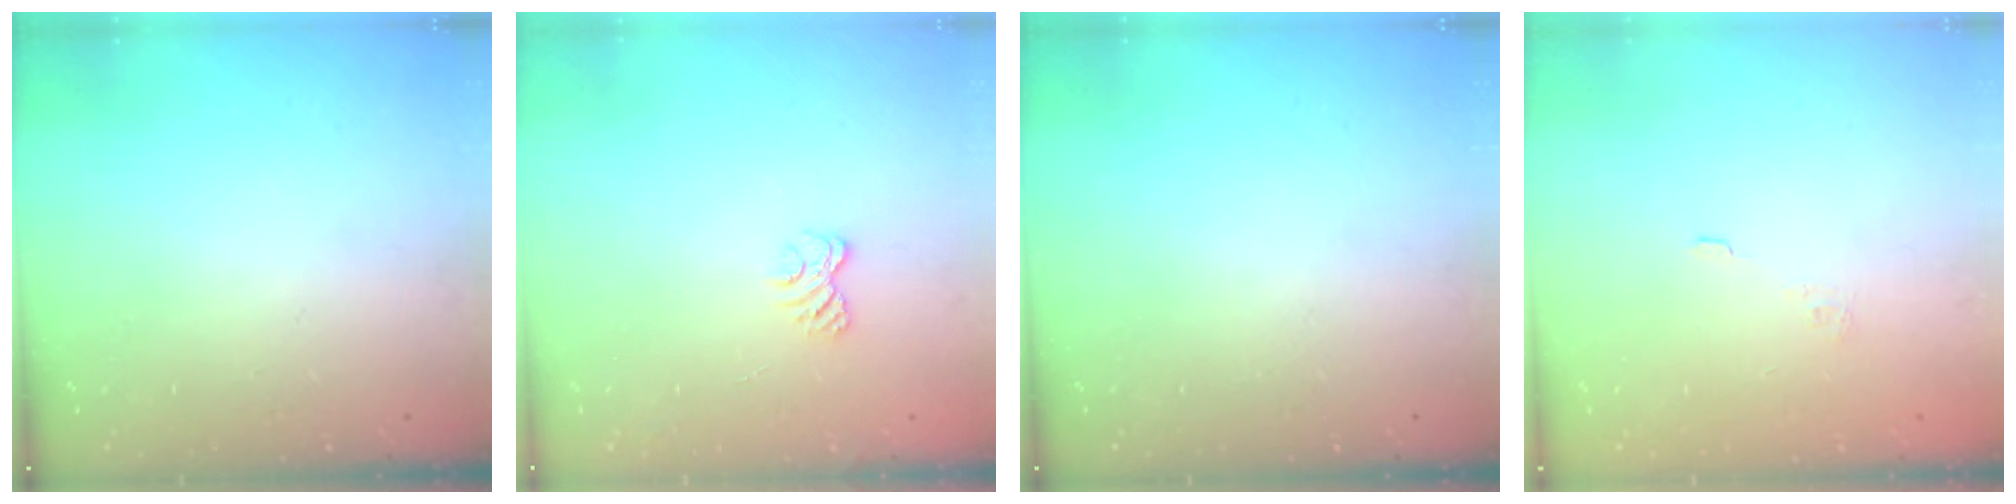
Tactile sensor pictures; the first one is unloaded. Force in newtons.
{"total": 2.5, "press": 2.2, "slide": 1.2}
{"total": 0.0}
{"total": 1.5, "press": 0.9, "slide": 1.3}